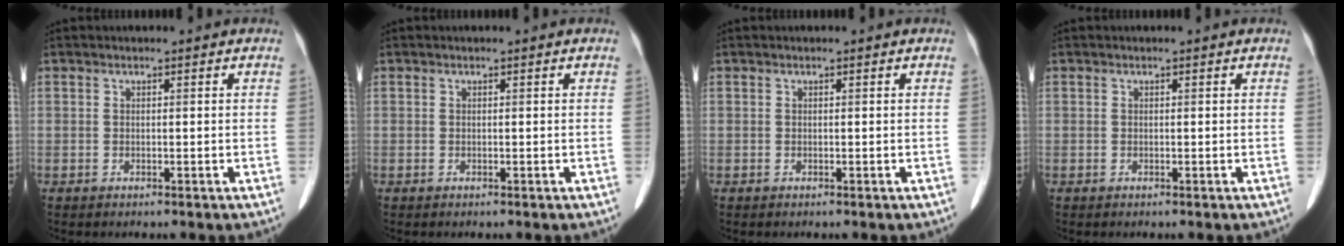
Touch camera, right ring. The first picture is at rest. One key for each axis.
{"total": 0.0}
{"total": 0.0}
{"total": 0.0}